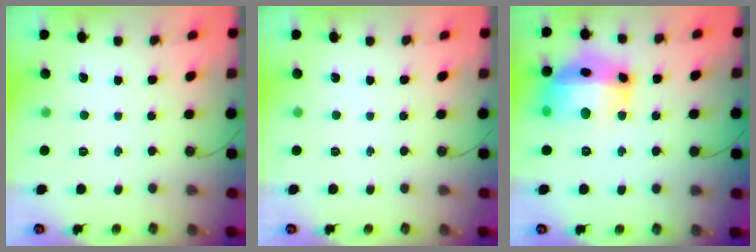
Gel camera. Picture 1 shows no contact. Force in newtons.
{"total": 0.0}
{"total": 19.9, "press": 19.8, "slide": 1.6}